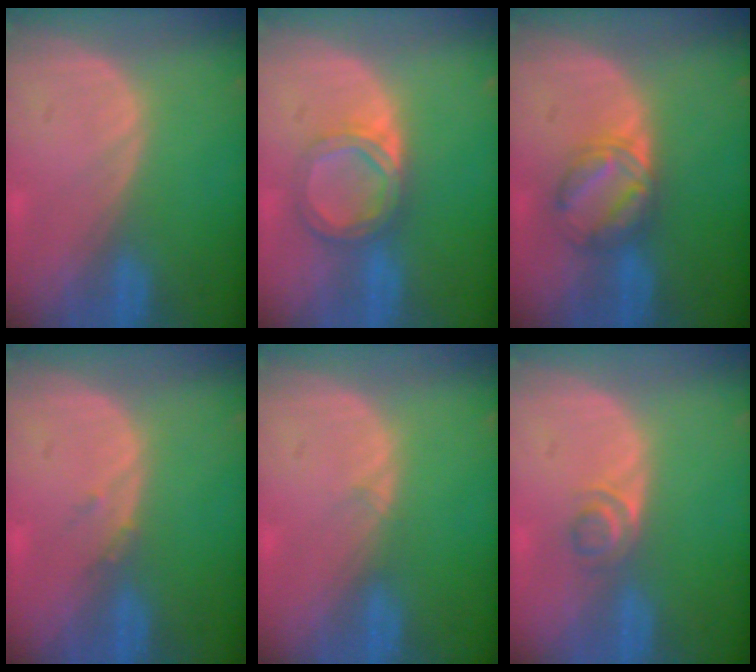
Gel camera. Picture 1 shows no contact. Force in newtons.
{"total": 5.5, "press": 5.2, "slide": 1.9}
{"total": 5.8, "press": 5.6, "slide": 1.2}
{"total": 1.2, "press": 1.0, "slide": 0.6}
{"total": 0.6, "press": 0.6, "slide": 0.1}
{"total": 2.5, "press": 2.4, "slide": 0.8}